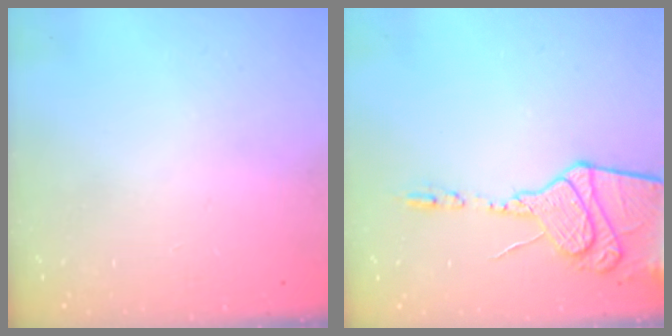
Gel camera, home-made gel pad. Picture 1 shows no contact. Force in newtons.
{"total": 15.2, "press": 15.1, "slide": 2.1}